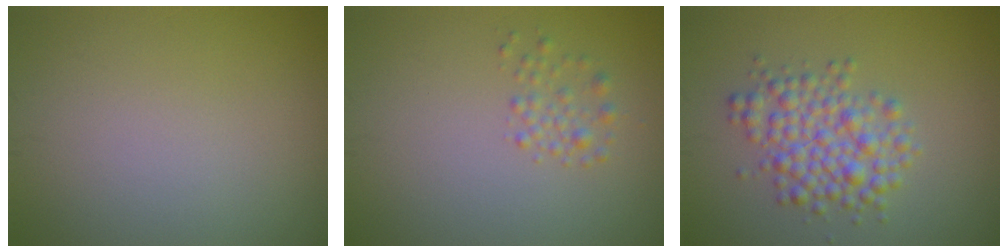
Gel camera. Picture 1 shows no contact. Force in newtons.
{"total": 1.4, "press": 1.3, "slide": 0.1}
{"total": 4.2, "press": 4.2, "slide": 0.1}